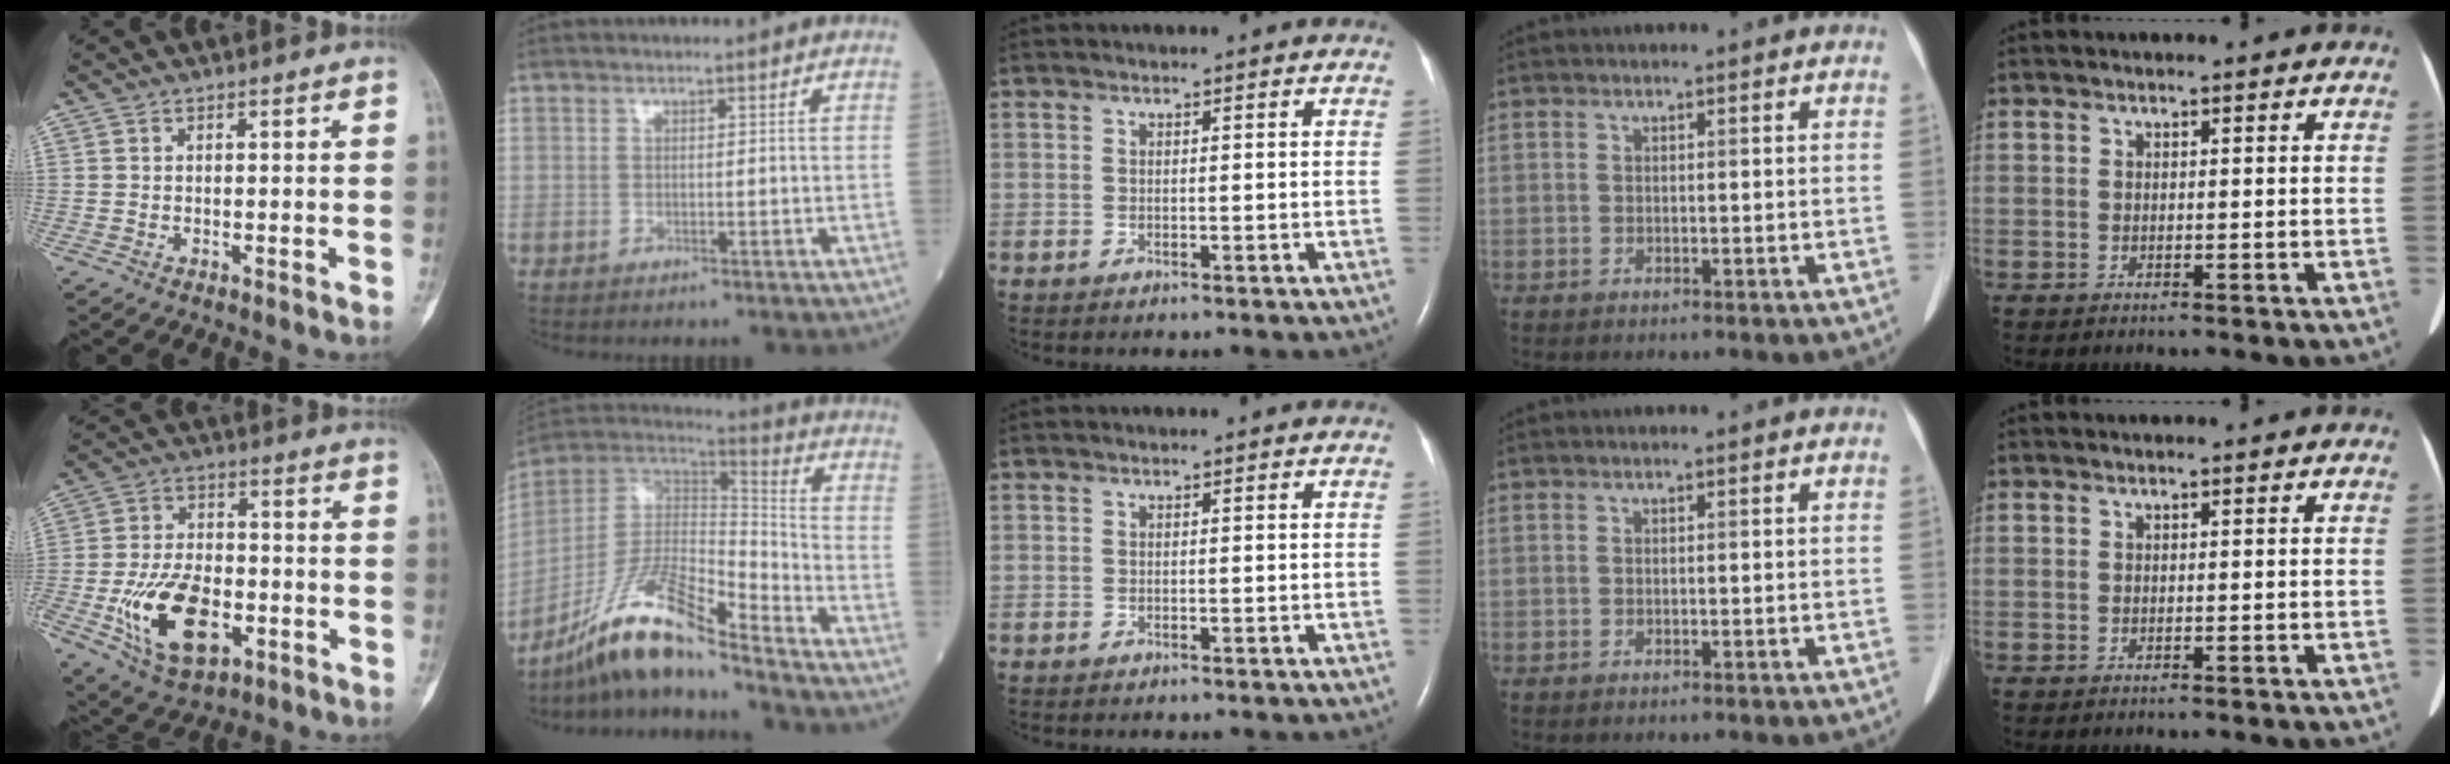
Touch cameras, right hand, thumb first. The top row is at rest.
{"thumb": {"total": 16.8, "force": [-5.4, 9.6, 12.6], "torque": [-0.214, 0.017, -0.087]}, "index": {"total": 15.5, "force": [-12.6, 1.5, 9.0], "torque": [-0.171, 0.010, -0.230]}}